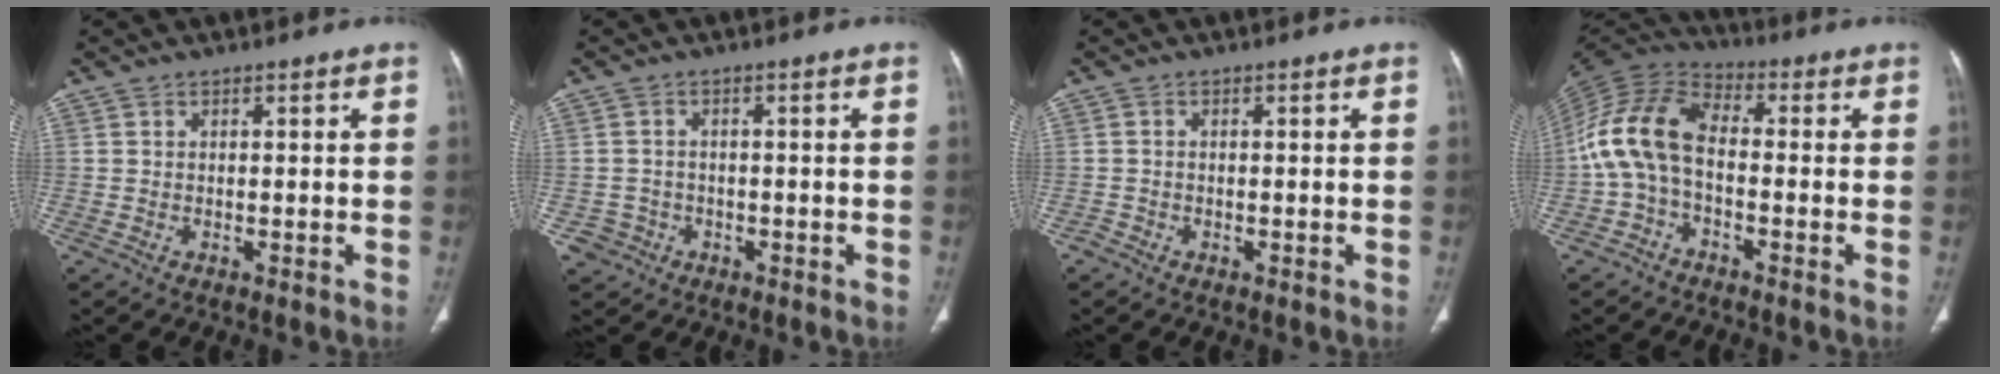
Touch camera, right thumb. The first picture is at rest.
{"total": 3.2, "force": [-1.2, 3.0, 0.1], "torque": [0.011, 0.014, -0.019]}
{"total": 0.9, "force": [-0.6, 0.6, 0.0], "torque": [-0.002, 0.001, -0.018]}
{"total": 11.8, "force": [-1.7, 7.2, 9.2], "torque": [-0.186, 0.036, -0.047]}